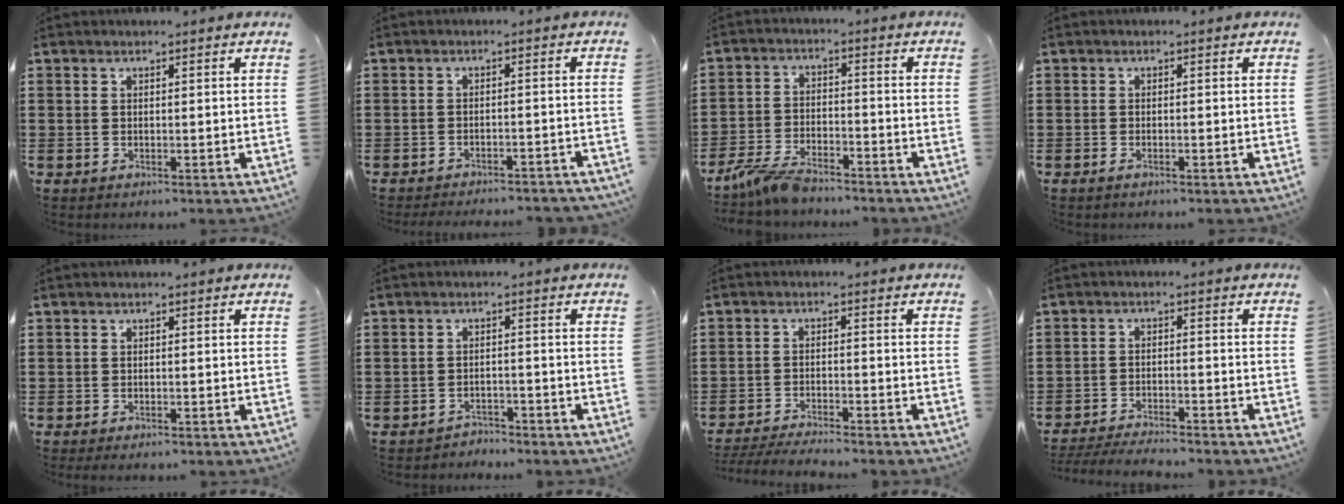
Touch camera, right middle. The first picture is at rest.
{"total": 2.3, "force": [-2.3, -0.1, 0.2], "torque": [-0.006, 0.002, -0.048]}
{"total": 6.0, "force": [-5.4, 1.3, 2.3], "torque": [-0.065, -0.003, -0.110]}
{"total": 0.6, "force": [-0.4, 0.1, 0.4], "torque": [-0.011, -0.006, -0.007]}
{"total": 0.6, "force": [-0.5, 0.1, 0.2], "torque": [-0.003, -0.003, -0.010]}
{"total": 2.1, "force": [-2.0, 0.3, -0.1], "torque": [-0.006, 0.000, -0.045]}
{"total": 3.4, "force": [-3.3, 0.0, 0.7], "torque": [-0.020, -0.003, -0.070]}
{"total": 3.7, "force": [-3.6, 0.2, 0.7], "torque": [-0.019, -0.001, -0.077]}